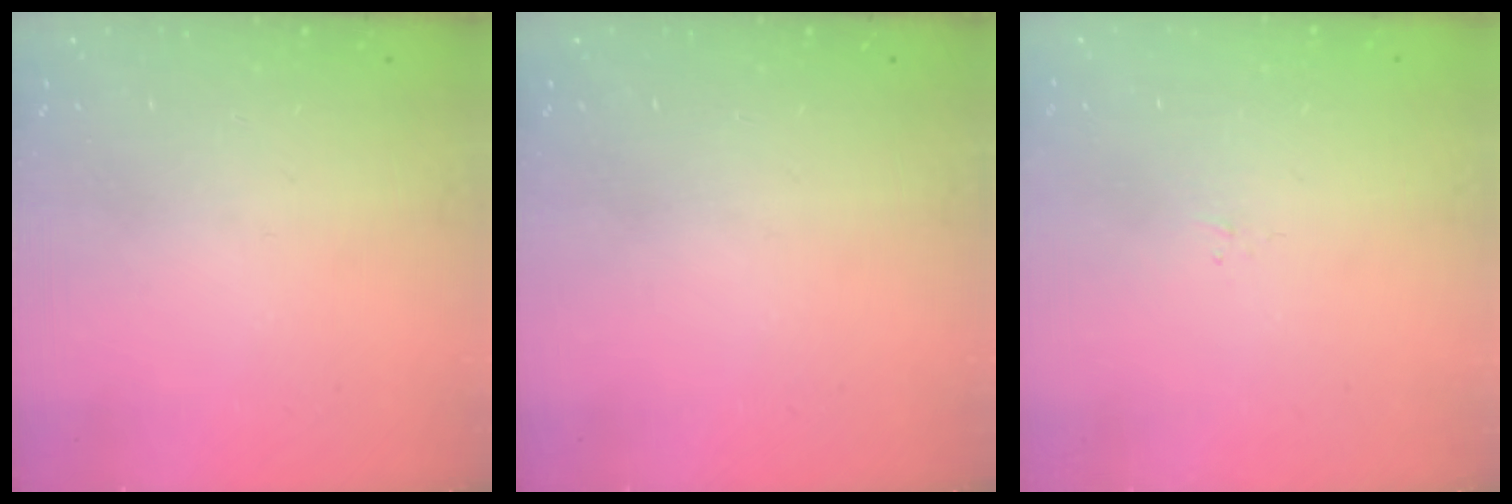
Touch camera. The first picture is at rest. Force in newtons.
{"total": 0.0}
{"total": 1.6, "press": 1.5, "slide": 0.3}